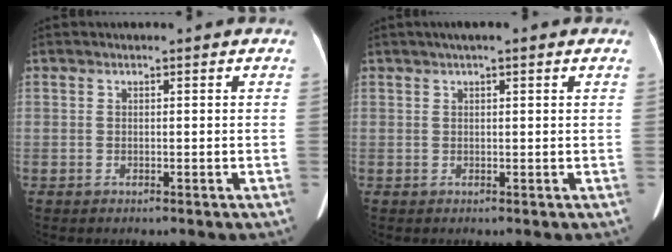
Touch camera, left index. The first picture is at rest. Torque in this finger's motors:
{"motor_torque": [0.41, -0.38, 0.05, 0.04]}